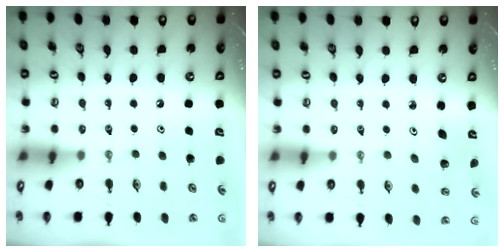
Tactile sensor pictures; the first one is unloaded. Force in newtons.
{"total": 3.5, "press": 2.9, "slide": 2.0}